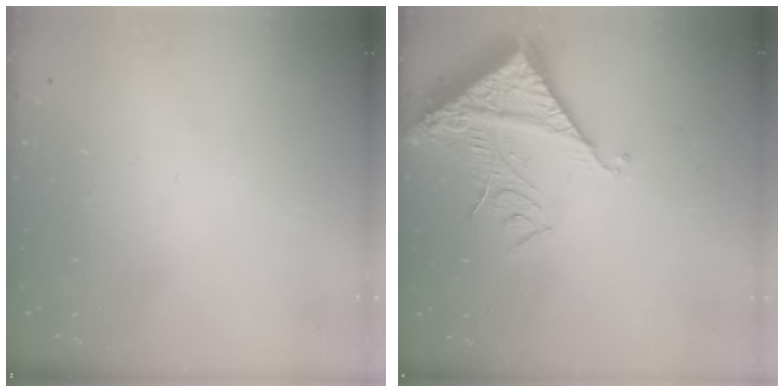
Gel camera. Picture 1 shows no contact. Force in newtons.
{"total": 13.1, "press": 13.0, "slide": 1.7}